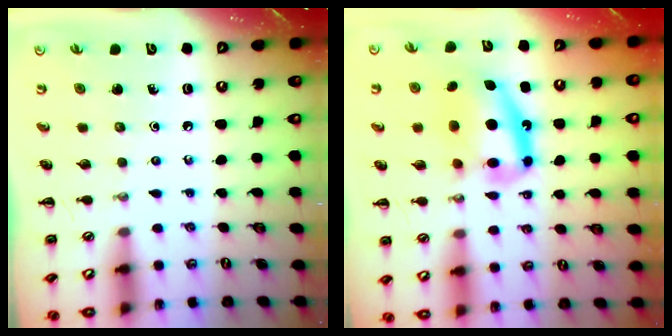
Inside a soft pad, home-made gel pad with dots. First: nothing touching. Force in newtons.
{"total": 13.1, "press": 12.7, "slide": 3.2}